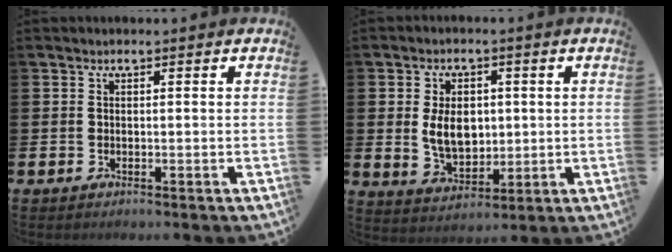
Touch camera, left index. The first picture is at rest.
{"total": 6.0, "force": [0.8, 4.1, 4.3], "torque": [-0.070, 0.008, 0.008]}